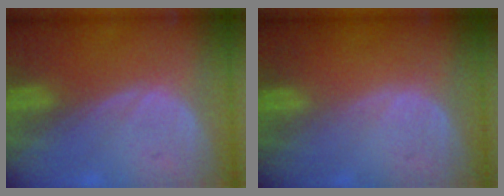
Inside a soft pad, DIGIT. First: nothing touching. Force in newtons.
{"total": 0.0}